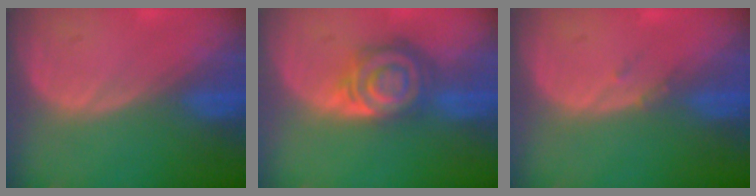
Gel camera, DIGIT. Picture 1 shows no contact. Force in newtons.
{"total": 8.0, "press": 7.1, "slide": 3.7}
{"total": 1.2, "press": 1.0, "slide": 0.6}